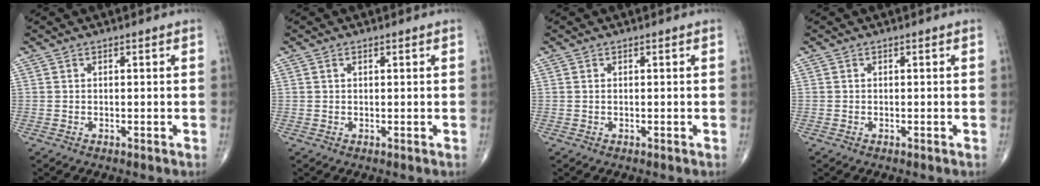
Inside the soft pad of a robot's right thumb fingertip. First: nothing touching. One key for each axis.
{"total": 0.6, "fx": 0.3, "fy": 0.4, "fz": 0.4, "tx": -0.008, "ty": 0.001, "tz": 0.005}
{"total": 0.0}
{"total": 0.0}